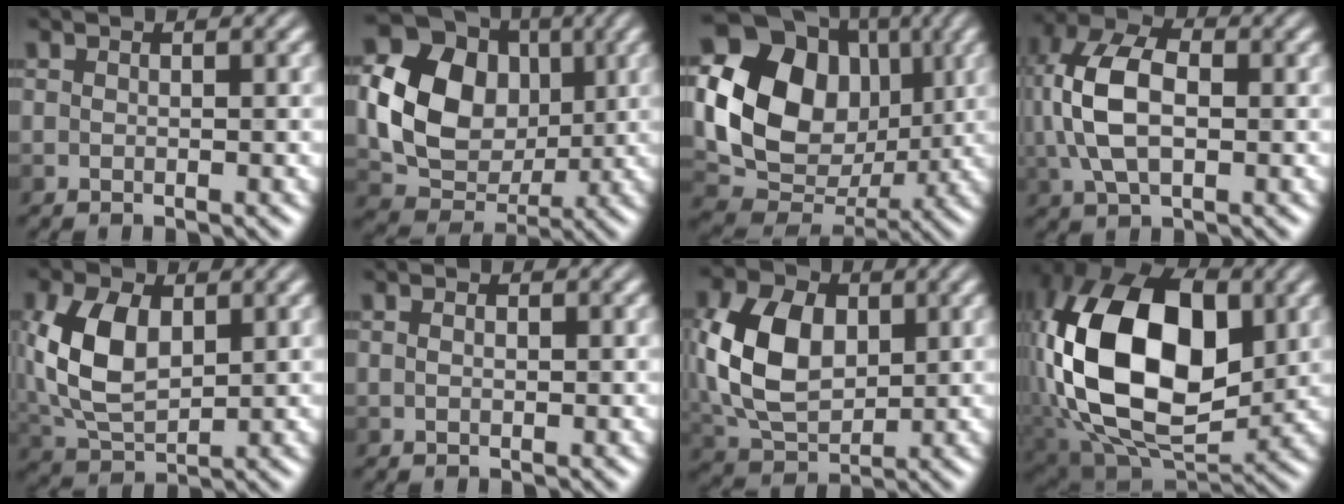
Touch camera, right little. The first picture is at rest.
{"total": 10.4, "force": [0.9, 8.2, 6.3], "torque": [-0.129, -0.006, 0.013]}
{"total": 14.5, "force": [1.8, 11.4, 8.8], "torque": [-0.170, -0.003, 0.034]}
{"total": 7.7, "force": [0.7, 4.8, 6.1], "torque": [-0.139, 0.011, 0.005]}
{"total": 7.3, "force": [1.4, 4.6, 5.6], "torque": [-0.128, 0.005, 0.027]}
{"total": 0.8, "force": [0.2, 0.5, 0.5], "torque": [-0.009, -0.001, 0.002]}
{"total": 8.8, "force": [1.1, 6.1, 6.3], "torque": [-0.142, 0.008, 0.017]}
{"total": 18.5, "force": [1.5, 11.6, 14.3], "torque": [-0.282, 0.013, 0.012]}